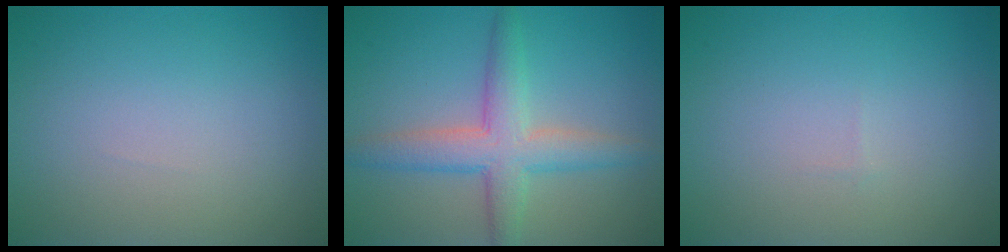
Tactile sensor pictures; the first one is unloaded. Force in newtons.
{"total": 4.8, "press": 4.8, "slide": 0.2}
{"total": 0.0}